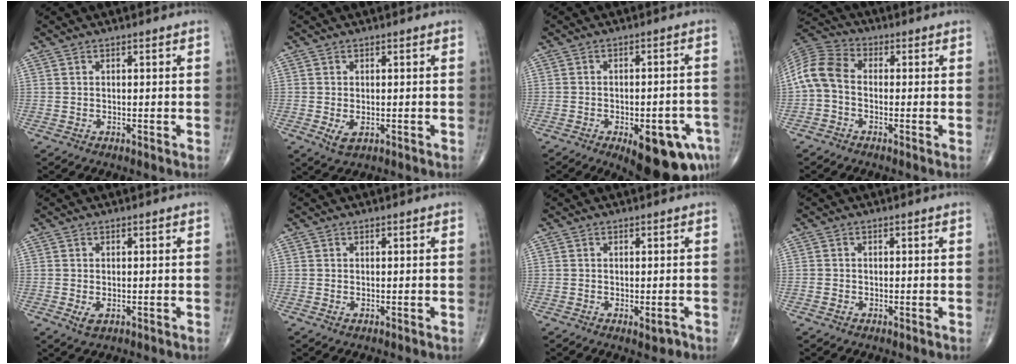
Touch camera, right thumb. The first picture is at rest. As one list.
[{"total": 2.7, "force": [-0.6, 1.6, 2.1], "torque": [-0.038, -0.006, -0.005]}, {"total": 15.0, "force": [-7.1, 6.0, 11.9], "torque": [-0.106, 0.025, -0.078]}, {"total": 8.3, "force": [-1.0, 5.6, 6.0], "torque": [-0.118, 0.024, -0.037]}, {"total": 2.0, "force": [-0.5, 1.2, 1.5], "torque": [-0.027, -0.004, -0.006]}, {"total": 0.6, "force": [-0.1, 0.4, 0.5], "torque": [-0.011, 0.003, 0.000]}, {"total": 1.9, "force": [-0.9, 0.8, 1.5], "torque": [-0.014, -0.001, -0.011]}, {"total": 1.0, "force": [-0.3, 0.9, 0.3], "torque": [-0.003, 0.005, -0.006]}]